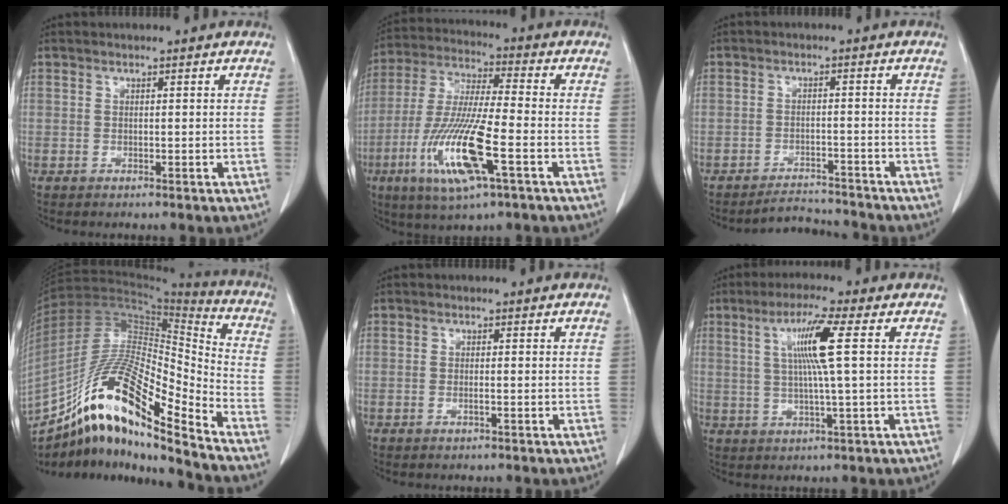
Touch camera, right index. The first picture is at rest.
{"total": 15.3, "force": [-5.5, 1.6, 14.1], "torque": [-0.292, -0.021, -0.098]}
{"total": 3.2, "force": [-3.2, 0.4, -0.3], "torque": [0.003, -0.008, -0.051]}
{"total": 22.5, "force": [-14.9, 3.5, 16.5], "torque": [-0.328, -0.003, -0.271]}
{"total": 0.6, "force": [-0.1, 0.0, 0.6], "torque": [-0.011, 0.001, 0.001]}
{"total": 7.6, "force": [1.8, -0.9, 7.3], "torque": [-0.138, 0.004, 0.037]}